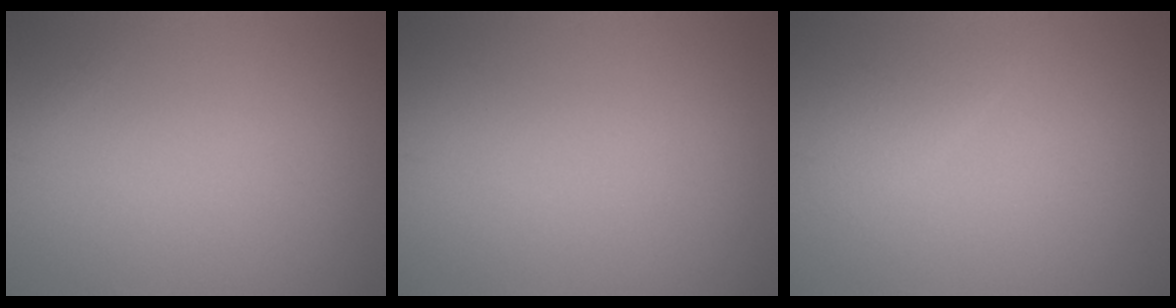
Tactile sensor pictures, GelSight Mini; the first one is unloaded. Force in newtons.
{"total": 0.0}
{"total": 1.3, "press": 1.3, "slide": 0.1}